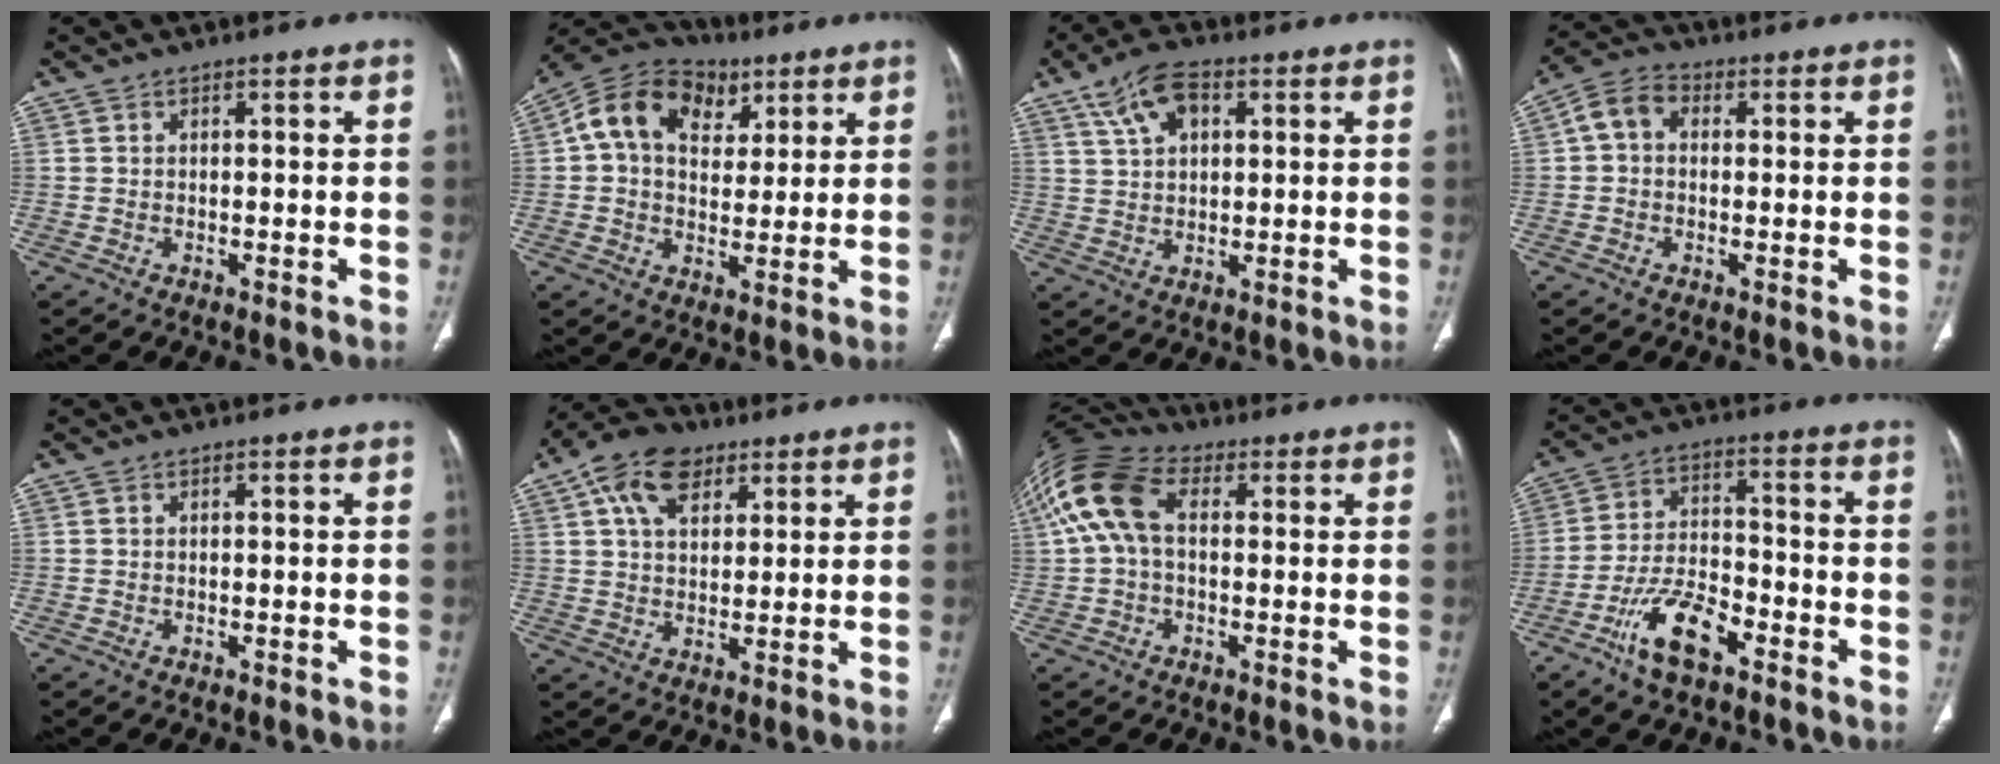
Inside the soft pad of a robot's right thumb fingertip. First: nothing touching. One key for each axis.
{"total": 14.8, "fx": 5.3, "fy": 10.5, "fz": 8.9, "tx": -0.131, "ty": 0.010, "tz": 0.083}
{"total": 8.2, "fx": 3.7, "fy": 4.5, "fz": 5.8, "tx": -0.097, "ty": 0.004, "tz": 0.067}
{"total": 5.7, "fx": 0.6, "fy": 4.4, "fz": 3.6, "tx": -0.060, "ty": 0.019, "tz": 0.002}
{"total": 0.0}
{"total": 10.9, "fx": 5.3, "fy": 6.6, "fz": 6.8, "tx": -0.104, "ty": -0.003, "tz": 0.088}
{"total": 12.7, "fx": 2.1, "fy": 8.0, "fz": 9.7, "tx": -0.209, "ty": 0.041, "tz": 0.031}
{"total": 10.9, "fx": -6.4, "fy": 4.7, "fz": 7.5, "tx": -0.142, "ty": 0.034, "tz": -0.118}